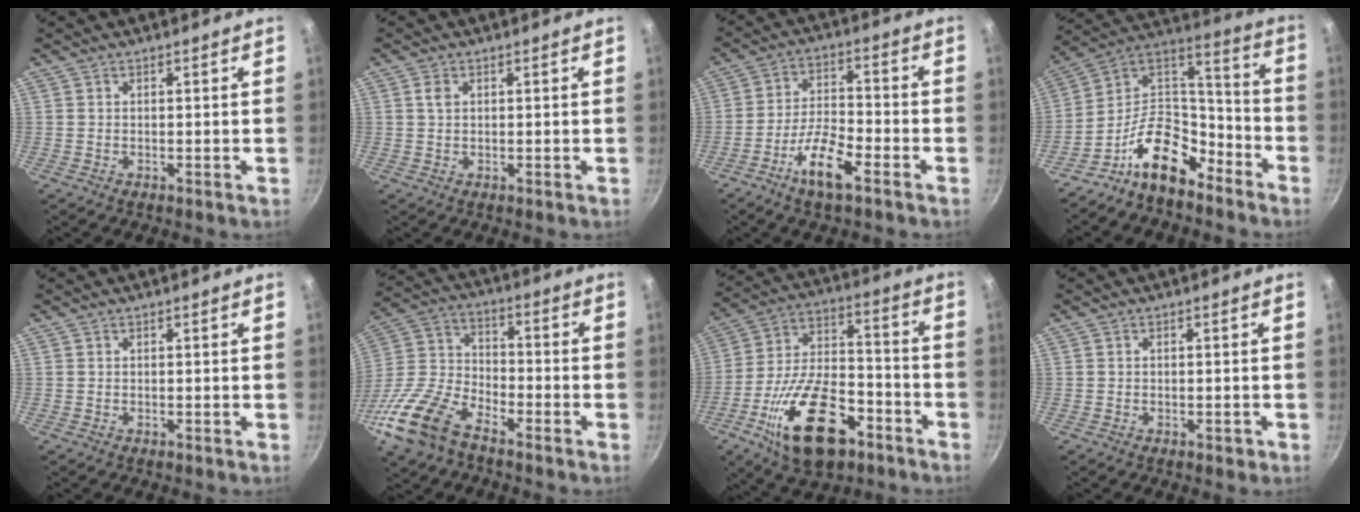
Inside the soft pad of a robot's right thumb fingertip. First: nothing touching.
{"total": 1.8, "force": [0.6, 1.2, 1.2], "torque": [-0.021, -0.002, 0.011]}
{"total": 9.5, "force": [-5.3, 2.8, 7.3], "torque": [-0.137, 0.034, -0.099]}
{"total": 15.4, "force": [-9.8, 8.1, 8.8], "torque": [-0.122, 0.105, -0.190]}
{"total": 0.0}
{"total": 14.0, "force": [-7.9, 3.3, 11.0], "torque": [-0.228, 0.032, -0.170]}
{"total": 21.2, "force": [-9.9, 10.9, 15.2], "torque": [-0.250, 0.052, -0.166]}
{"total": 1.0, "force": [-0.5, 0.5, 0.8], "torque": [-0.012, 0.001, -0.002]}